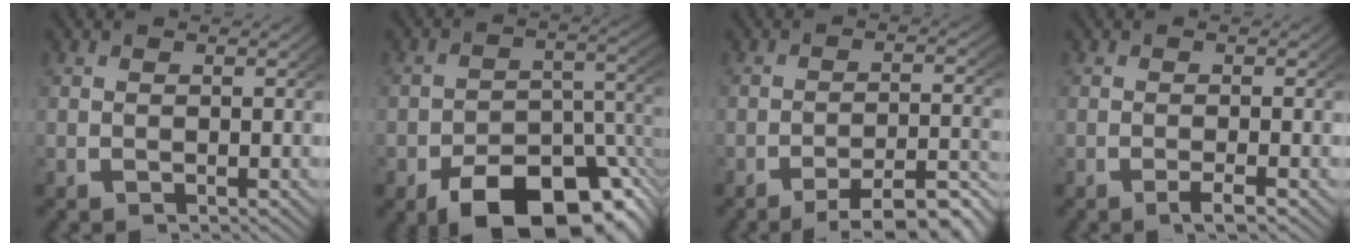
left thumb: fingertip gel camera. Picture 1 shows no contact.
{"total": 11.0, "force": [-6.6, 5.4, 6.9], "torque": [-0.098, -0.027, -0.082]}
{"total": 6.8, "force": [-4.5, 2.5, 4.4], "torque": [-0.055, -0.007, -0.068]}
{"total": 1.6, "force": [-0.9, 0.1, 1.4], "torque": [-0.023, 0.005, -0.020]}